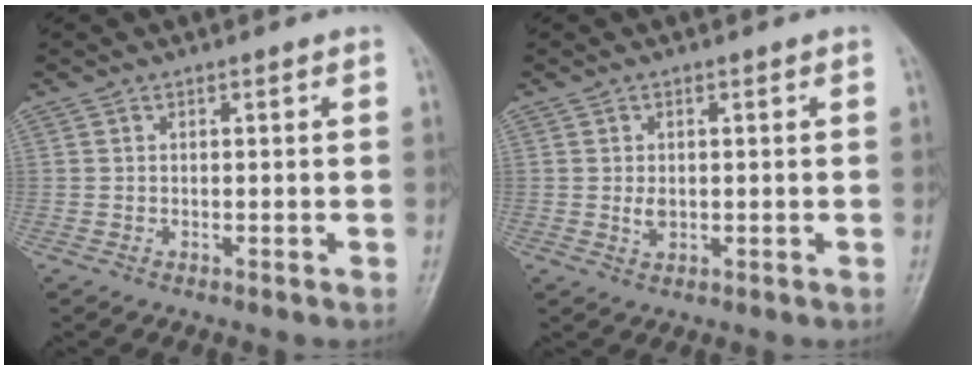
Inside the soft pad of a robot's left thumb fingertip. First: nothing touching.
{"total": 2.1, "force": [0.1, 1.3, 1.6], "torque": [-0.025, -0.004, 0.005]}